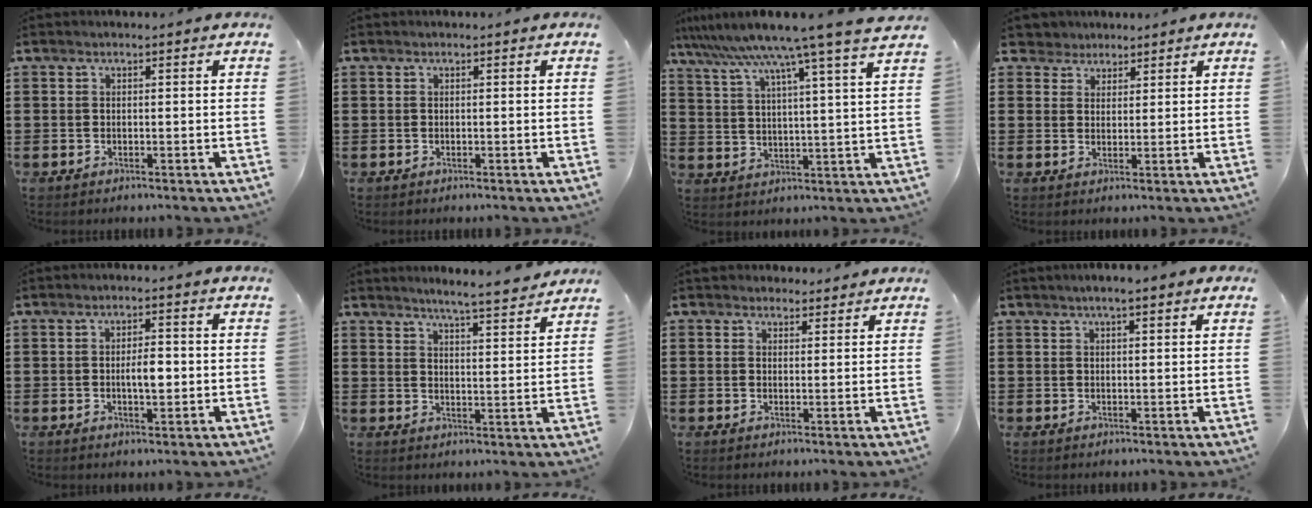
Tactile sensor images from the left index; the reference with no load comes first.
{"total": 0.0}
{"total": 9.6, "force": [8.0, -1.2, 5.2], "torque": [-0.130, -0.045, 0.130]}
{"total": 3.4, "force": [2.7, 2.0, 0.1], "torque": [-0.019, 0.007, 0.050]}
{"total": 3.7, "force": [-0.2, 1.4, 3.5], "torque": [-0.057, 0.001, -0.007]}
{"total": 4.6, "force": [4.4, -0.9, 1.3], "torque": [-0.041, -0.030, 0.074]}
{"total": 2.5, "force": [2.1, 1.3, 0.0], "torque": [0.002, 0.001, 0.039]}
{"total": 2.4, "force": [1.5, 0.3, 1.8], "torque": [-0.037, 0.005, 0.026]}